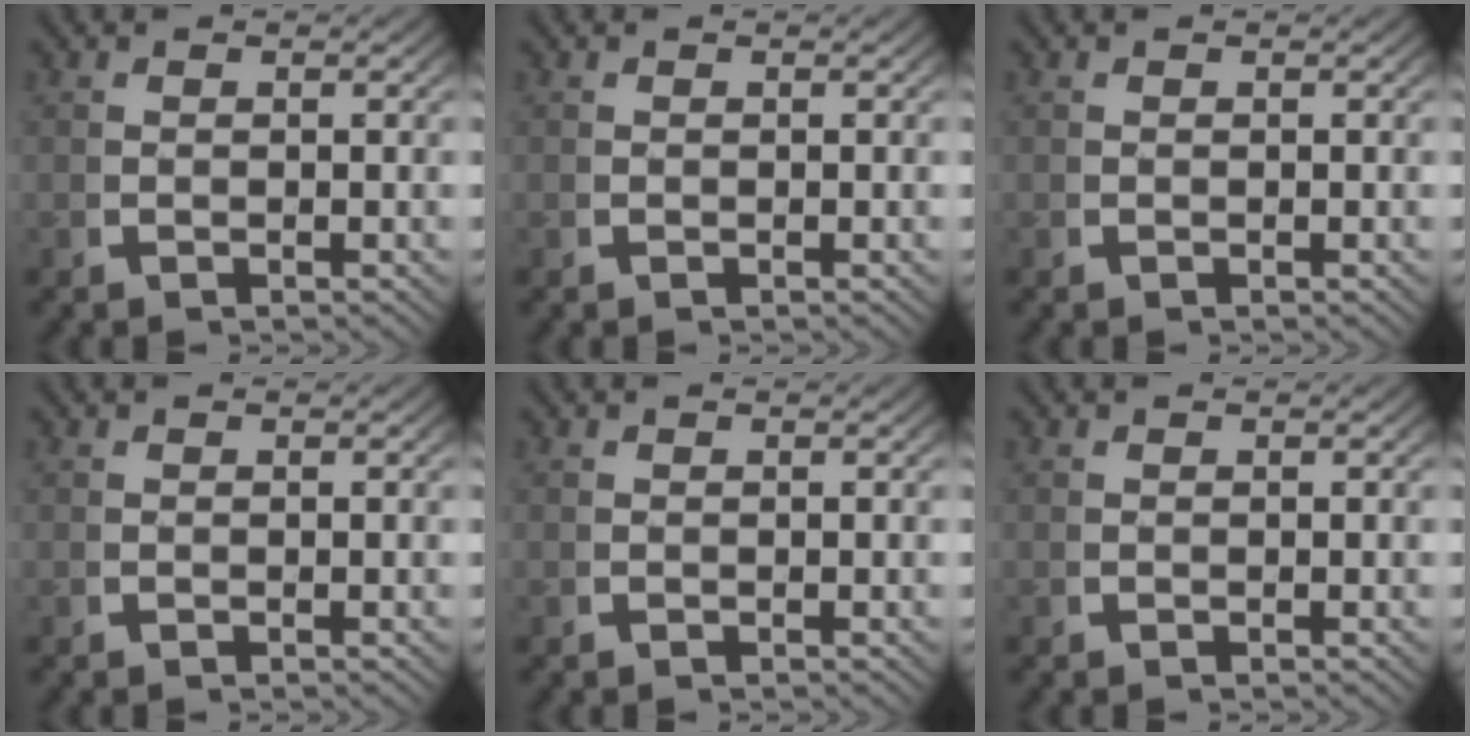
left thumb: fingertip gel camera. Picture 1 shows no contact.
{"total": 0.0}
{"total": 0.0}
{"total": 0.0}
{"total": 0.0}
{"total": 0.0}